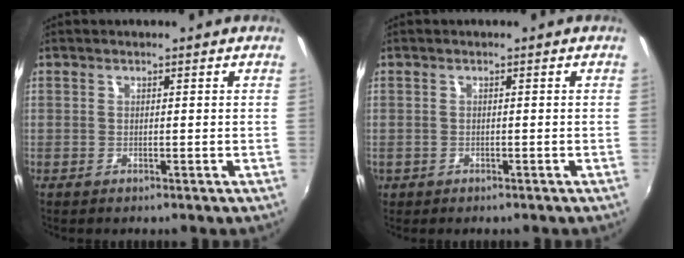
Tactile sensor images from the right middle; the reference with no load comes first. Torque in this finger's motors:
{"motor_torque": [-0.02, 0.01, -0.03, 0.00]}